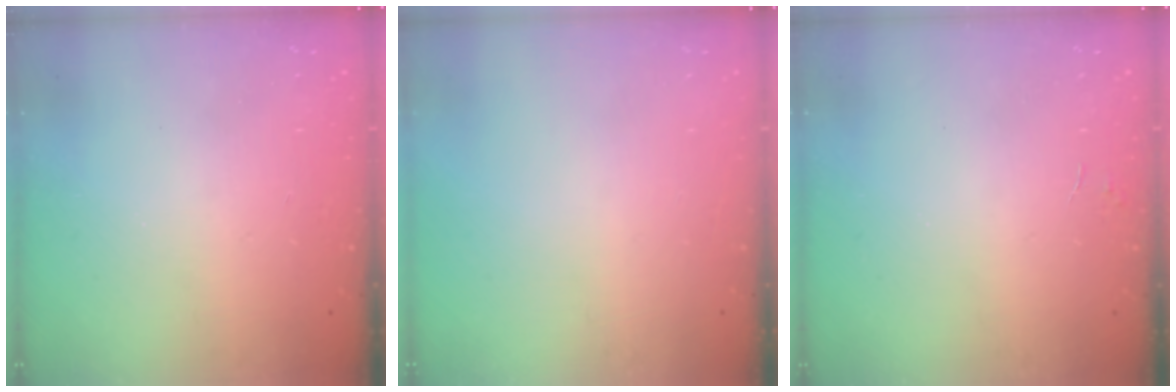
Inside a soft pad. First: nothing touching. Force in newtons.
{"total": 0.0}
{"total": 2.2, "press": 2.2, "slide": 0.2}